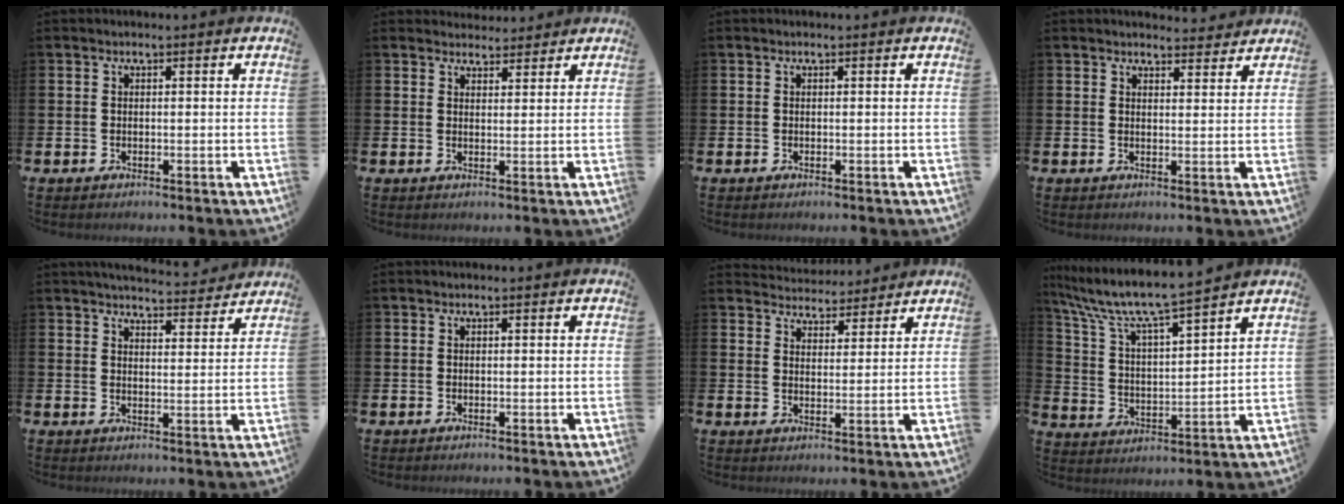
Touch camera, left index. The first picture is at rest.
{"total": 3.0, "force": [2.9, 0.9, -0.3], "torque": [0.007, -0.015, 0.052]}
{"total": 0.0}
{"total": 2.9, "force": [2.9, 0.5, 0.0], "torque": [0.004, -0.017, 0.050]}
{"total": 4.7, "force": [4.7, 0.4, 0.2], "torque": [-0.007, -0.035, 0.082]}
{"total": 0.0}
{"total": 4.3, "force": [4.1, 0.9, -0.4], "torque": [-0.005, -0.025, 0.075]}
{"total": 8.7, "force": [8.0, 0.5, 3.3], "torque": [-0.105, -0.053, 0.136]}